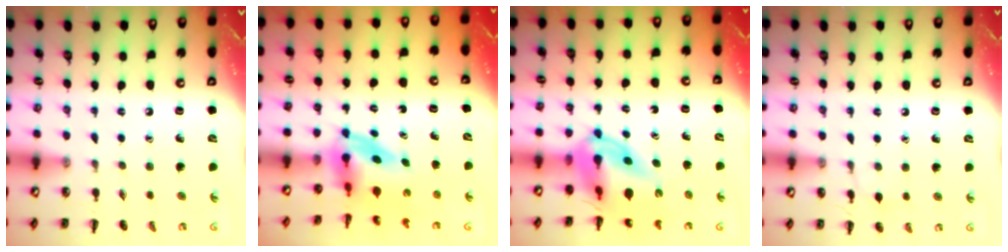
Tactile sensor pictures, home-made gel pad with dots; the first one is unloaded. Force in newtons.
{"total": 3.8, "press": 3.7, "slide": 1.0}
{"total": 12.9, "press": 12.4, "slide": 3.9}
{"total": 5.5, "press": 5.2, "slide": 1.7}